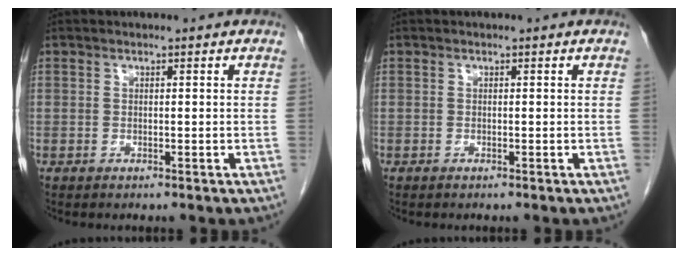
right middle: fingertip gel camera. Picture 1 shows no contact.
{"total": 0.0}